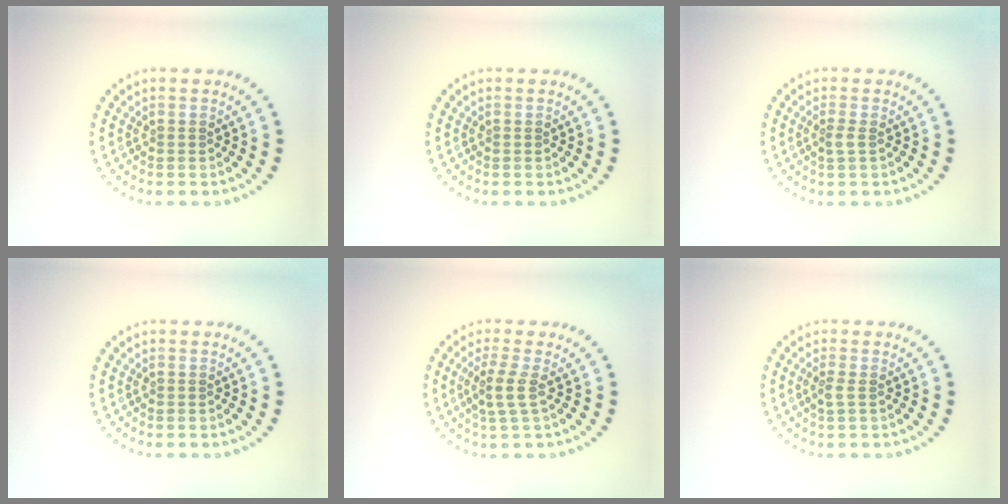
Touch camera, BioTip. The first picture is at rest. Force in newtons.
{"total": 0.0}
{"total": 1.0, "press": 0.7, "slide": 0.7}
{"total": 0.0}
{"total": 2.1, "press": 1.6, "slide": 1.4}
{"total": 0.9, "press": 0.7, "slide": 0.5}